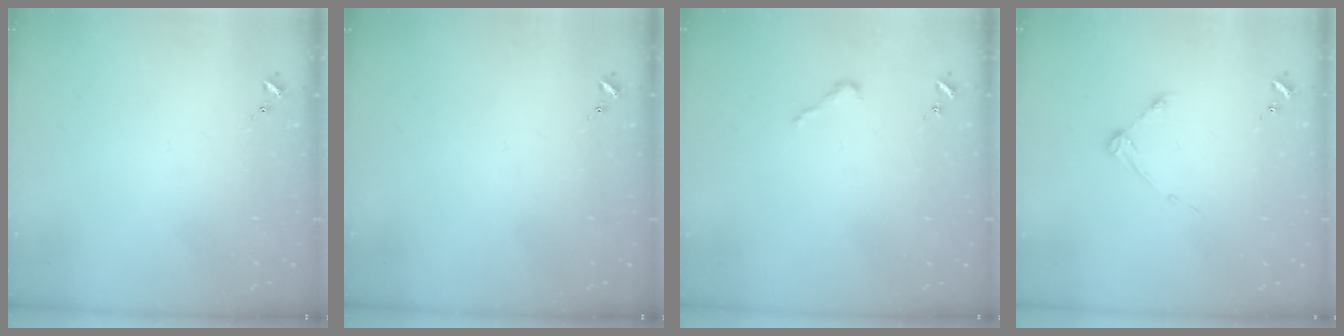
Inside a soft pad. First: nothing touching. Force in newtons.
{"total": 0.0}
{"total": 2.5, "press": 2.5, "slide": 0.2}
{"total": 4.3, "press": 4.3, "slide": 0.6}